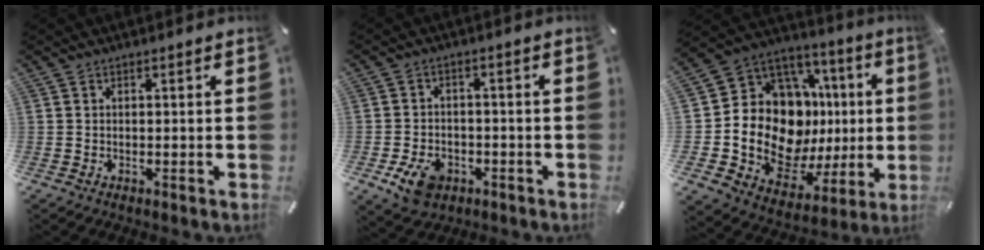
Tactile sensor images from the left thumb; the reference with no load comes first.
{"total": 7.3, "force": [-3.3, 5.2, 3.8], "torque": [-0.073, 0.013, -0.061]}
{"total": 17.7, "force": [1.4, 13.4, 11.6], "torque": [-0.207, -0.056, 0.036]}